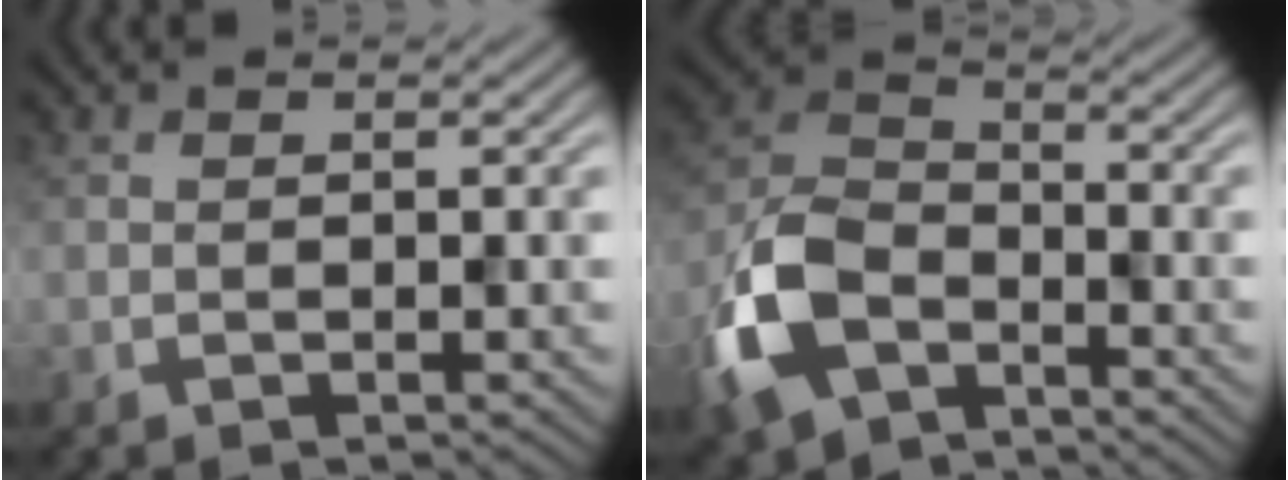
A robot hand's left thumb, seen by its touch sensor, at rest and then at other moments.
{"total": 10.6, "force": [-5.8, 6.0, 6.5], "torque": [-0.158, -0.005, -0.131]}